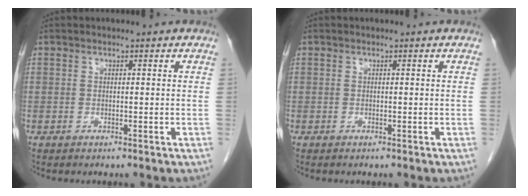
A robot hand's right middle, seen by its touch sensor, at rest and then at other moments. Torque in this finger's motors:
{"motor_torque": [-0.03, -0.19, -0.09, -0.01]}